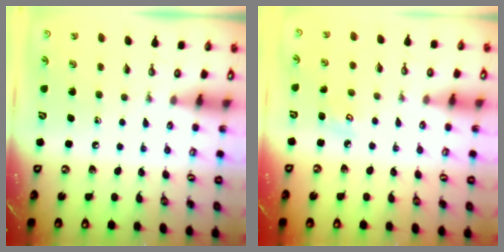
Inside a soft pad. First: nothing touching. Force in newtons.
{"total": 3.6, "press": 3.5, "slide": 0.4}